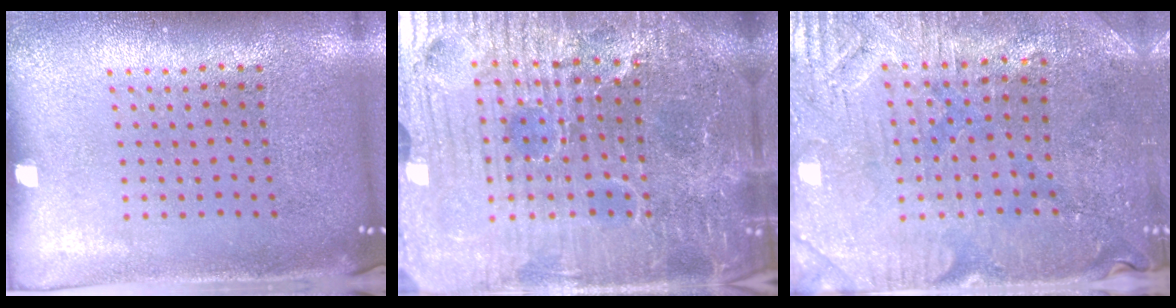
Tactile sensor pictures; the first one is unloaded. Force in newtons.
{"total": 6.6, "press": 6.1, "slide": 2.7}
{"total": 1.2, "press": 1.1, "slide": 0.4}